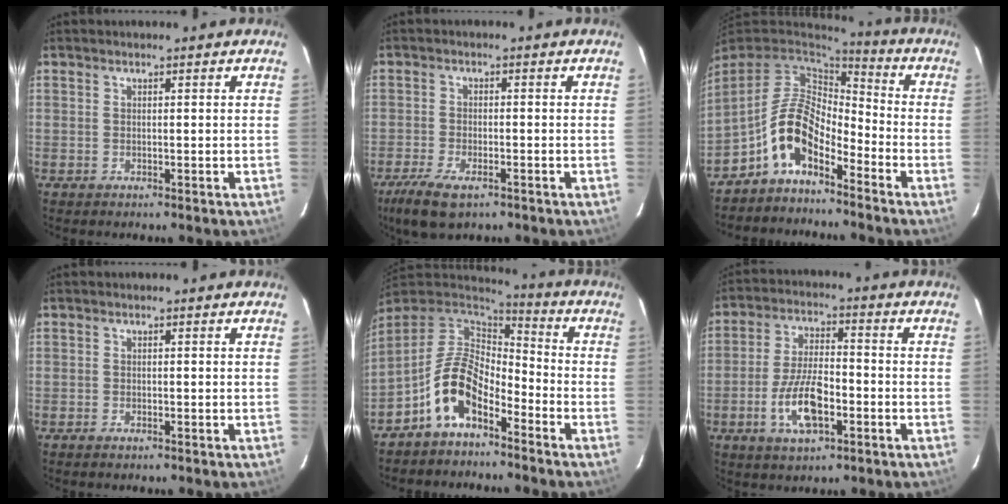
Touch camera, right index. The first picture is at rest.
{"total": 8.3, "force": [-5.4, 3.1, 5.5], "torque": [-0.137, -0.027, -0.100]}
{"total": 10.5, "force": [-5.7, 5.0, 7.2], "torque": [-0.148, 0.018, -0.112]}
{"total": 0.7, "force": [-0.6, 0.3, 0.3], "torque": [-0.008, -0.002, -0.012]}
{"total": 11.5, "force": [-6.3, 5.8, 7.7], "torque": [-0.158, 0.019, -0.123]}
{"total": 10.4, "force": [-4.0, 4.2, 8.6], "torque": [-0.179, -0.002, -0.070]}